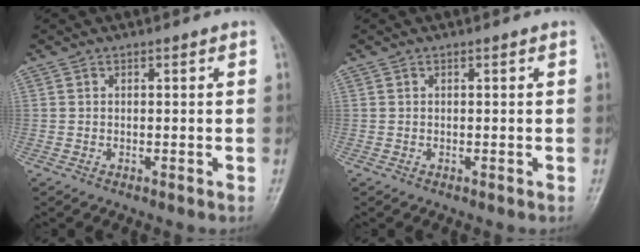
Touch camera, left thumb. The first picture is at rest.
{"total": 0.0}